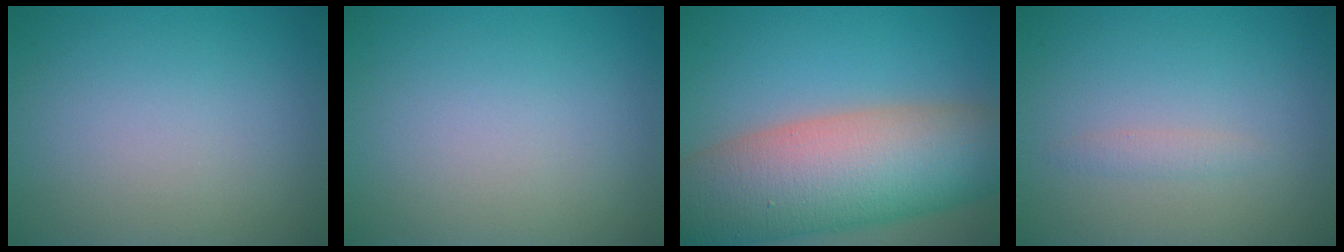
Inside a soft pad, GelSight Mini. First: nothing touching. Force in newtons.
{"total": 0.0}
{"total": 13.9, "press": 13.9, "slide": 0.6}
{"total": 0.9, "press": 0.9, "slide": 0.0}